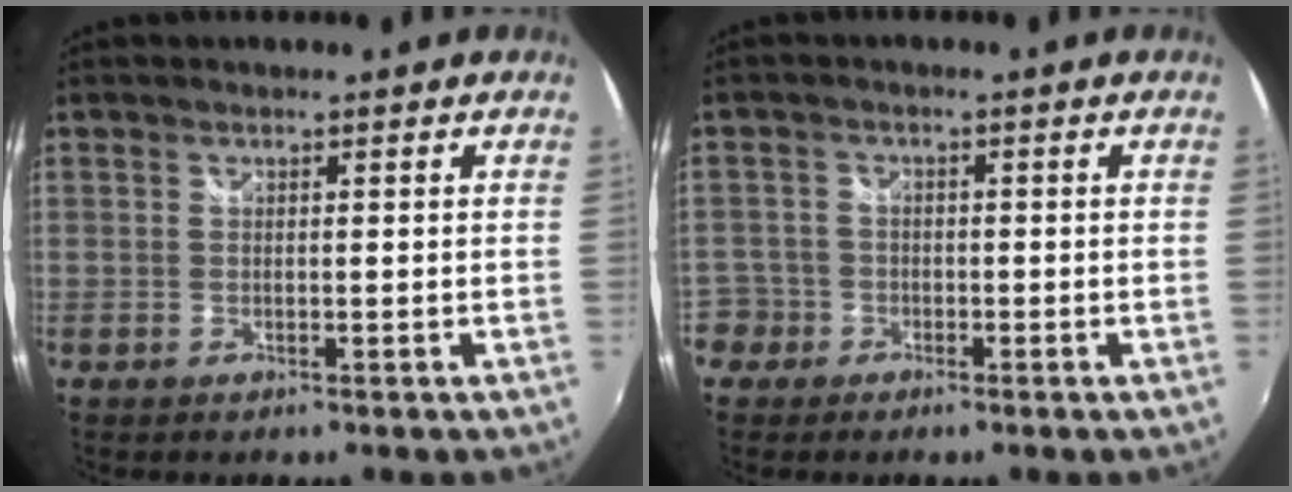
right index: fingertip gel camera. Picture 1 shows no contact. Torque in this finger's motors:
{"motor_torque": [-0.08, -0.18, -0.38, -0.21]}